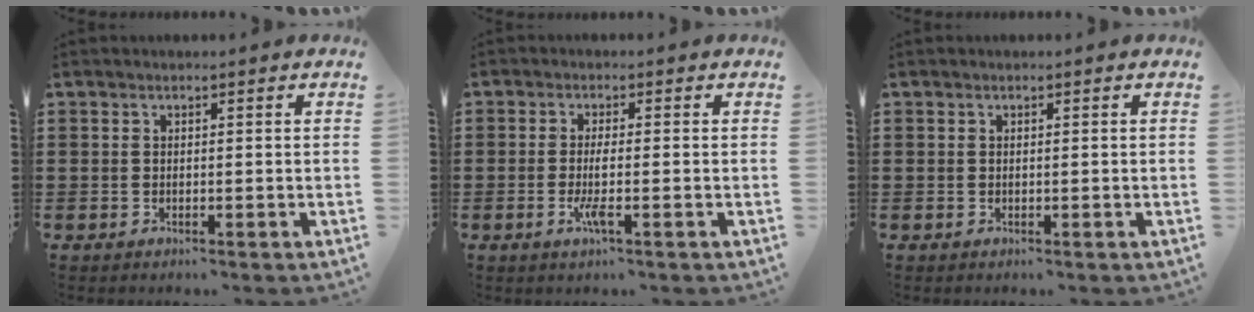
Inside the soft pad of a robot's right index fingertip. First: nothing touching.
{"total": 3.5, "force": [-1.1, 0.3, 3.3], "torque": [-0.079, -0.013, -0.027]}
{"total": 0.0}